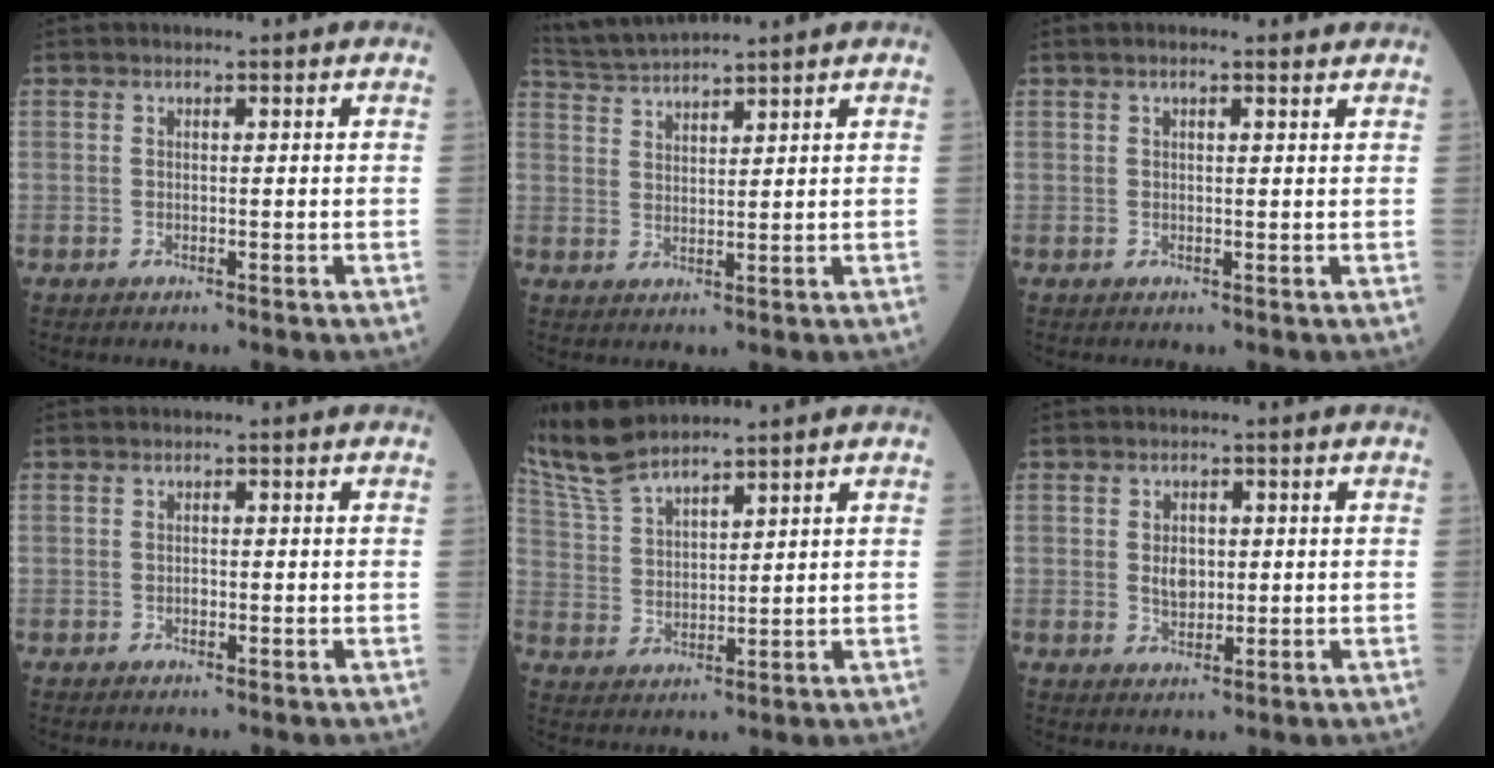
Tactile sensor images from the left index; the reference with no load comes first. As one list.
[{"total": 5.7, "force": [5.5, -1.2, 1.1], "torque": [-0.034, 0.016, 0.111]}, {"total": 2.8, "force": [2.3, 0.3, 1.7], "torque": [-0.027, 0.019, 0.031]}, {"total": 0.5, "force": [-0.2, 0.4, 0.3], "torque": [-0.005, 0.001, -0.006]}, {"total": 8.5, "force": [7.9, 0.8, 2.8], "torque": [-0.082, 0.016, 0.171]}, {"total": 3.0, "force": [0.2, 2.2, 2.1], "torque": [-0.037, 0.002, 0.009]}]